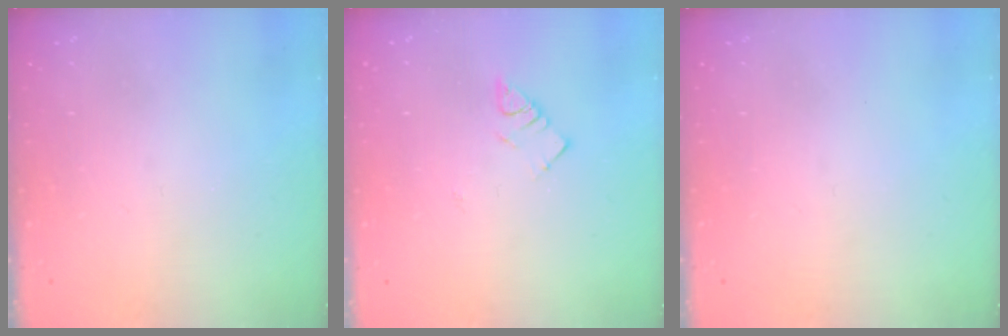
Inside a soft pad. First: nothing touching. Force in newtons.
{"total": 3.6, "press": 3.5, "slide": 0.5}
{"total": 0.0}